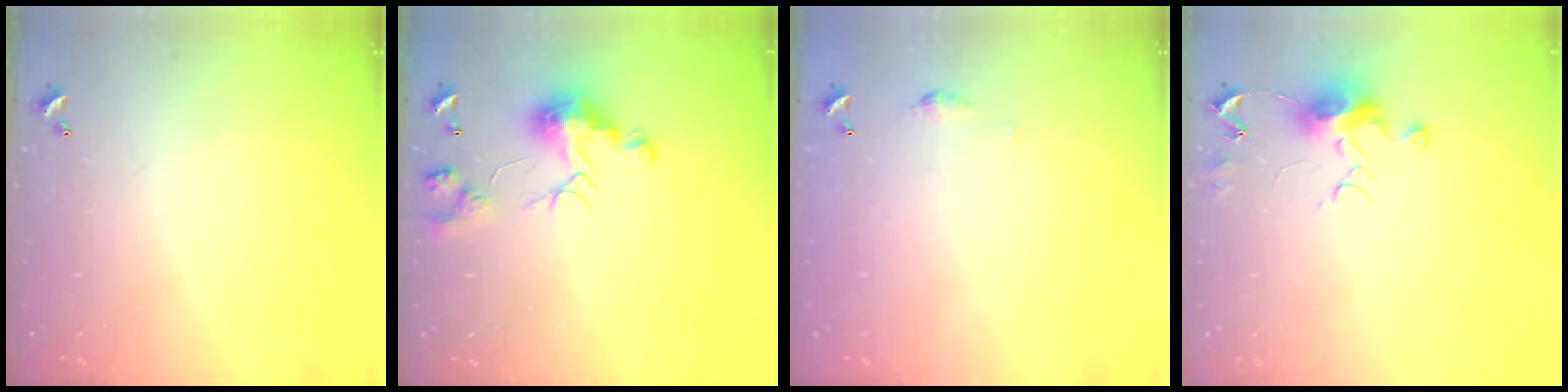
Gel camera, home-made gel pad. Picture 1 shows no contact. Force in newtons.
{"total": 11.0, "press": 11.0, "slide": 0.7}
{"total": 3.5, "press": 3.5, "slide": 0.6}
{"total": 7.7, "press": 7.7, "slide": 0.4}